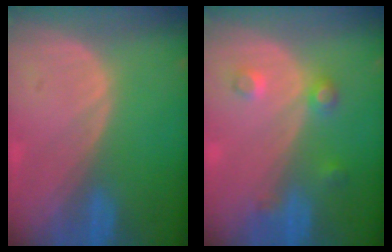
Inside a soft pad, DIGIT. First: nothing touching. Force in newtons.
{"total": 3.5, "press": 3.4, "slide": 1.0}